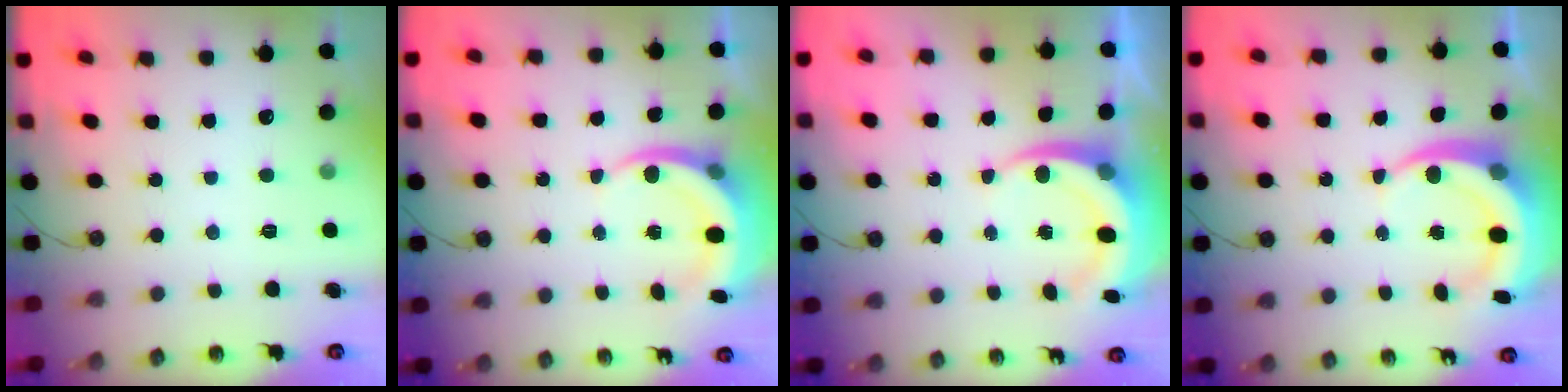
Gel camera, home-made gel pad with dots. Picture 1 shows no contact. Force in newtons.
{"total": 6.8, "press": 6.7, "slide": 0.7}
{"total": 8.0, "press": 7.8, "slide": 1.8}
{"total": 10.1, "press": 10.0, "slide": 1.4}